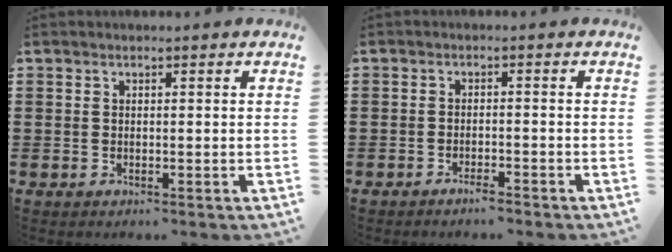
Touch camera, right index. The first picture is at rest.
{"total": 1.7, "force": [-1.6, 0.1, 0.8], "torque": [-0.016, -0.002, -0.028]}